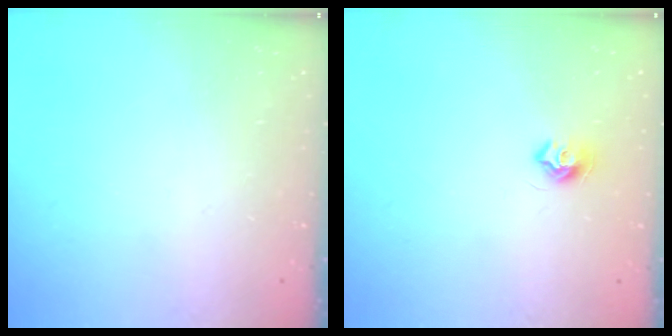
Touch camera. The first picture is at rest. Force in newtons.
{"total": 7.6, "press": 7.5, "slide": 0.5}